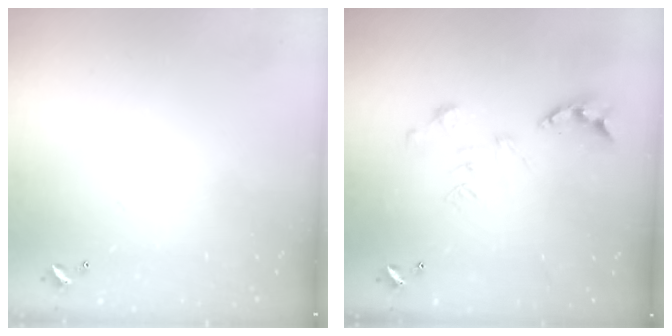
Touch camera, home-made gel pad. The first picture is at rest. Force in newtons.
{"total": 0.8, "press": 0.8, "slide": 0.3}